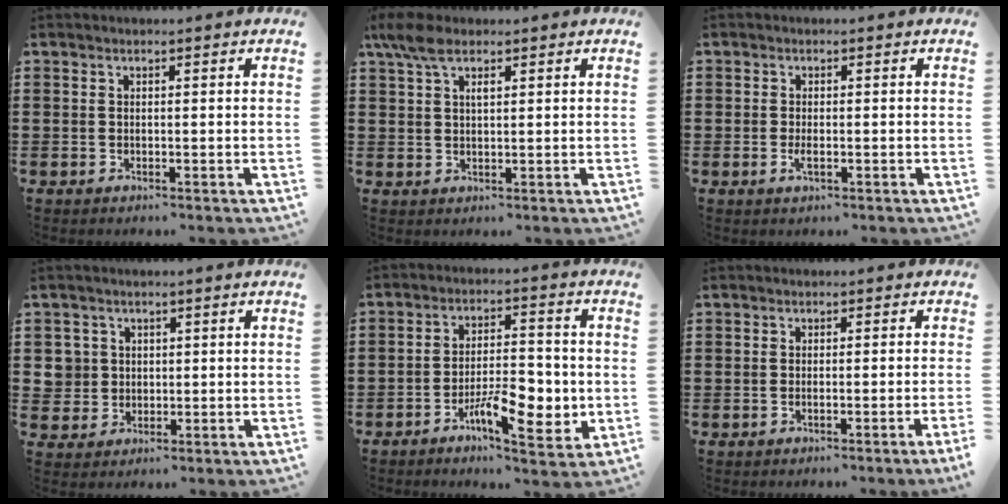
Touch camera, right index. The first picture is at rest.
{"total": 4.8, "force": [2.6, 2.0, 3.5], "torque": [-0.085, 0.004, 0.045]}
{"total": 1.2, "force": [-0.4, 0.4, 1.1], "torque": [-0.022, -0.008, -0.005]}
{"total": 3.4, "force": [0.5, 3.4, 0.5], "torque": [-0.028, 0.011, 0.009]}
{"total": 9.2, "force": [-3.5, 4.0, 7.6], "torque": [-0.118, 0.006, -0.056]}
{"total": 1.2, "force": [-0.7, -0.6, 0.8], "torque": [-0.015, -0.008, -0.014]}